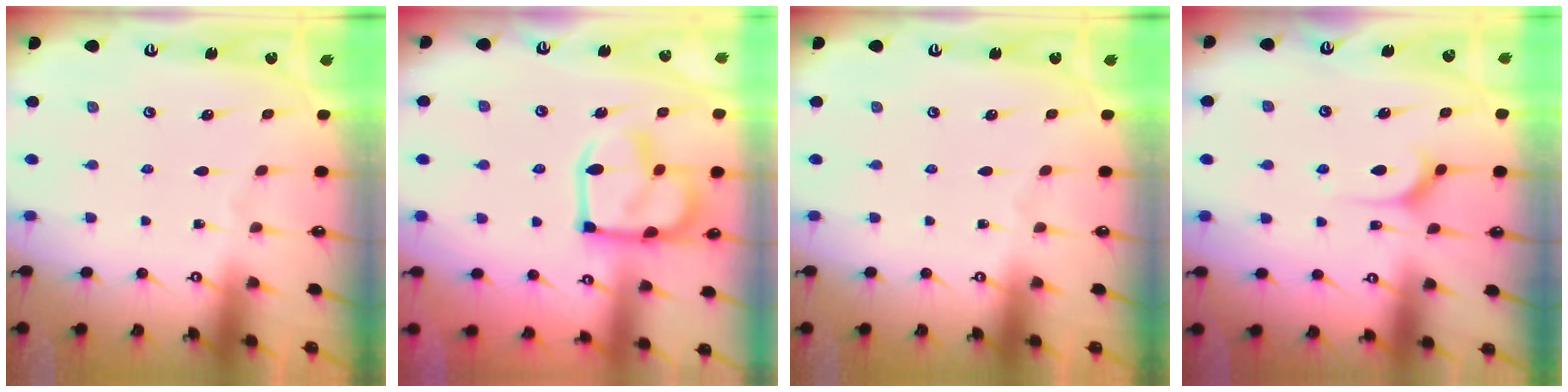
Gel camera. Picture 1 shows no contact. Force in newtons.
{"total": 16.4, "press": 16.3, "slide": 0.7}
{"total": 0.0}
{"total": 6.0, "press": 6.0, "slide": 0.6}